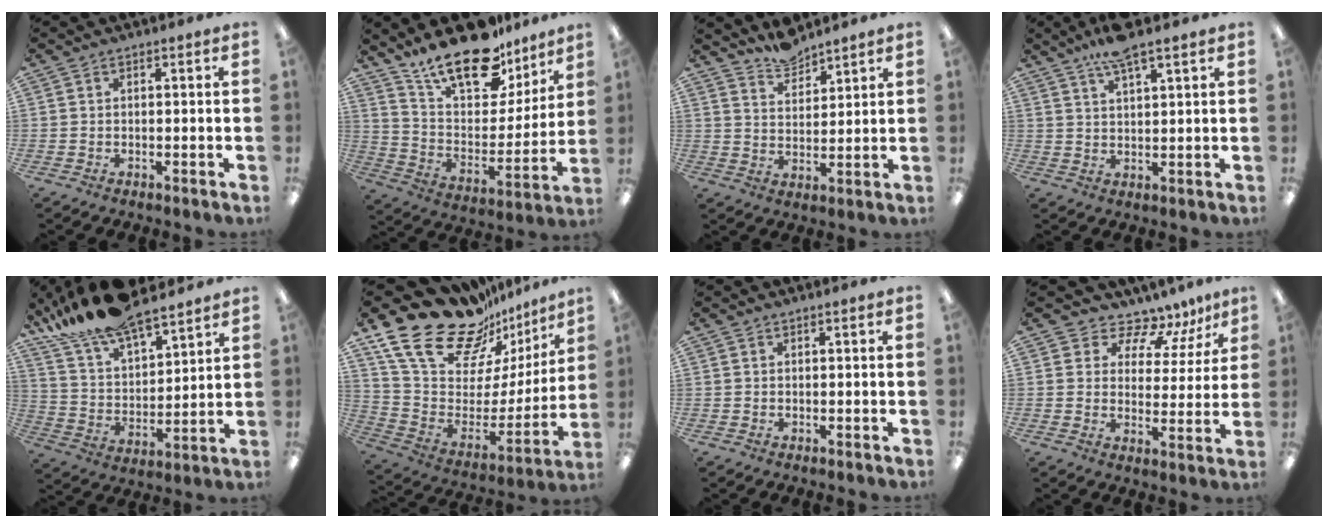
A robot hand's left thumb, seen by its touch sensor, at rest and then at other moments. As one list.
[{"total": 21.5, "force": [16.2, 9.3, 10.6], "torque": [-0.182, -0.106, 0.287]}, {"total": 6.1, "force": [5.9, 1.6, 0.7], "torque": [-0.014, -0.038, 0.110]}, {"total": 7.1, "force": [5.3, 1.2, 4.5], "torque": [-0.093, -0.013, 0.092]}, {"total": 18.3, "force": [15.5, 5.5, 7.9], "torque": [-0.167, -0.092, 0.280]}, {"total": 24.9, "force": [18.1, 12.2, 11.9], "torque": [-0.199, -0.128, 0.333]}, {"total": 0.0}, {"total": 8.5, "force": [6.8, 4.4, 2.5], "torque": [-0.045, -0.057, 0.122]}]